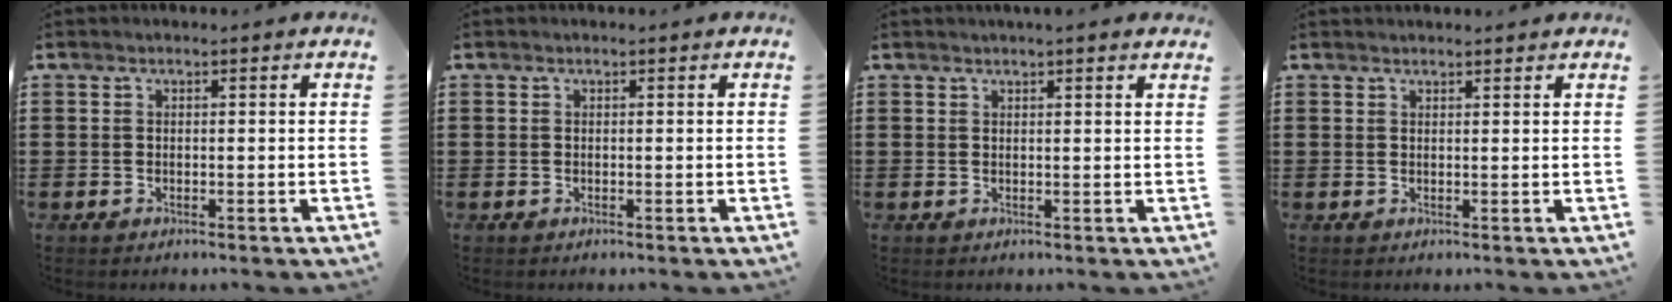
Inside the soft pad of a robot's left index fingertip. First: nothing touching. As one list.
[{"total": 0.0}, {"total": 1.5, "force": [1.3, -0.1, 0.7], "torque": [-0.015, 0.000, 0.025]}, {"total": 0.9, "force": [0.9, 0.1, 0.0], "torque": [-0.002, 0.000, 0.017]}]